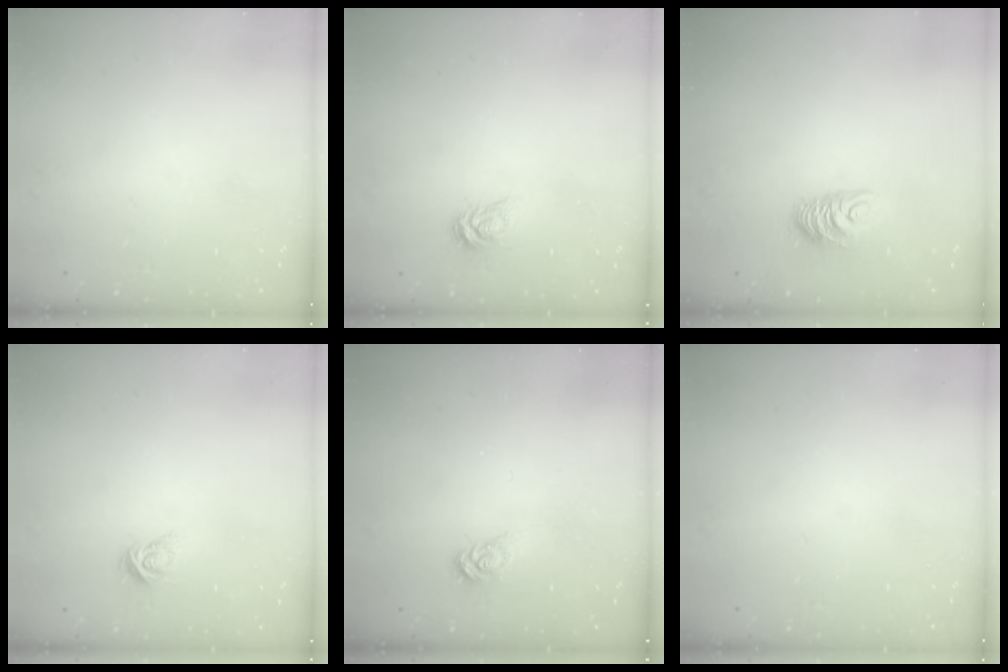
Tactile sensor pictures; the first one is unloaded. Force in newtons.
{"total": 3.8, "press": 3.8, "slide": 0.5}
{"total": 8.2, "press": 8.2, "slide": 0.5}
{"total": 4.0, "press": 3.9, "slide": 0.5}
{"total": 3.1, "press": 3.1, "slide": 0.3}
{"total": 0.0}